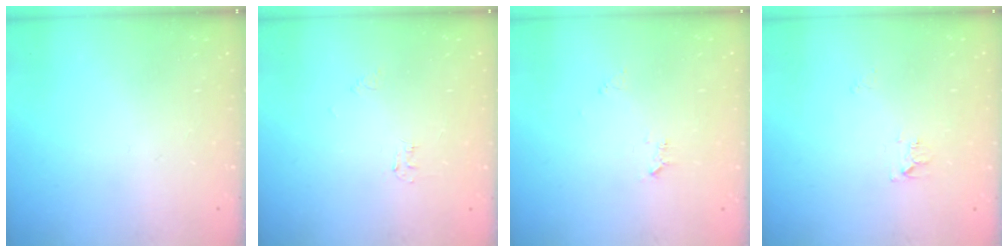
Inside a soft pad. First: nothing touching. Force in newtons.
{"total": 2.8, "press": 2.8, "slide": 0.4}
{"total": 5.3, "press": 5.3, "slide": 0.6}
{"total": 7.0, "press": 7.0, "slide": 0.5}